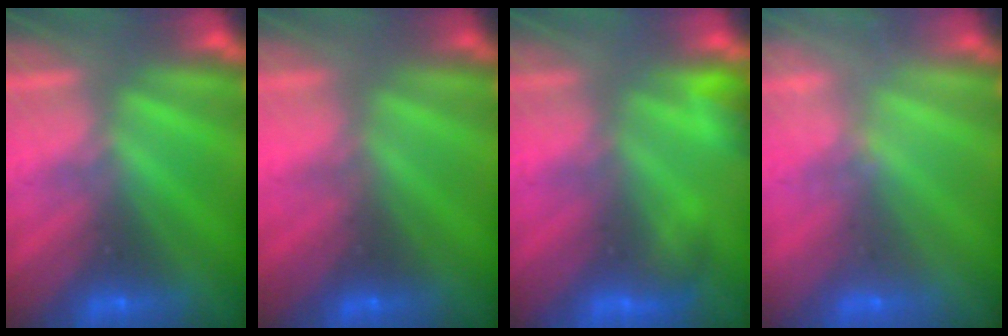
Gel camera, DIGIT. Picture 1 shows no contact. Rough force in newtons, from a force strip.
{"total": 4.7}
{"total": 4.8}
{"total": 2.4}